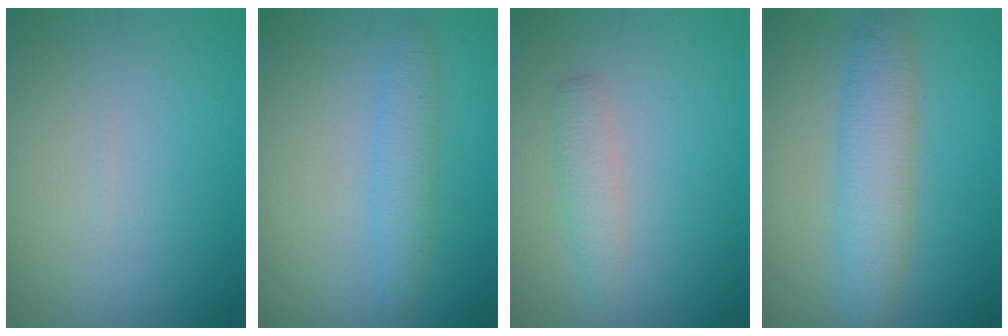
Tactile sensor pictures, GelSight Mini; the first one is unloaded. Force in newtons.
{"total": 2.5, "press": 2.5, "slide": 0.1}
{"total": 1.8, "press": 1.8, "slide": 0.0}
{"total": 4.7, "press": 4.7, "slide": 0.1}